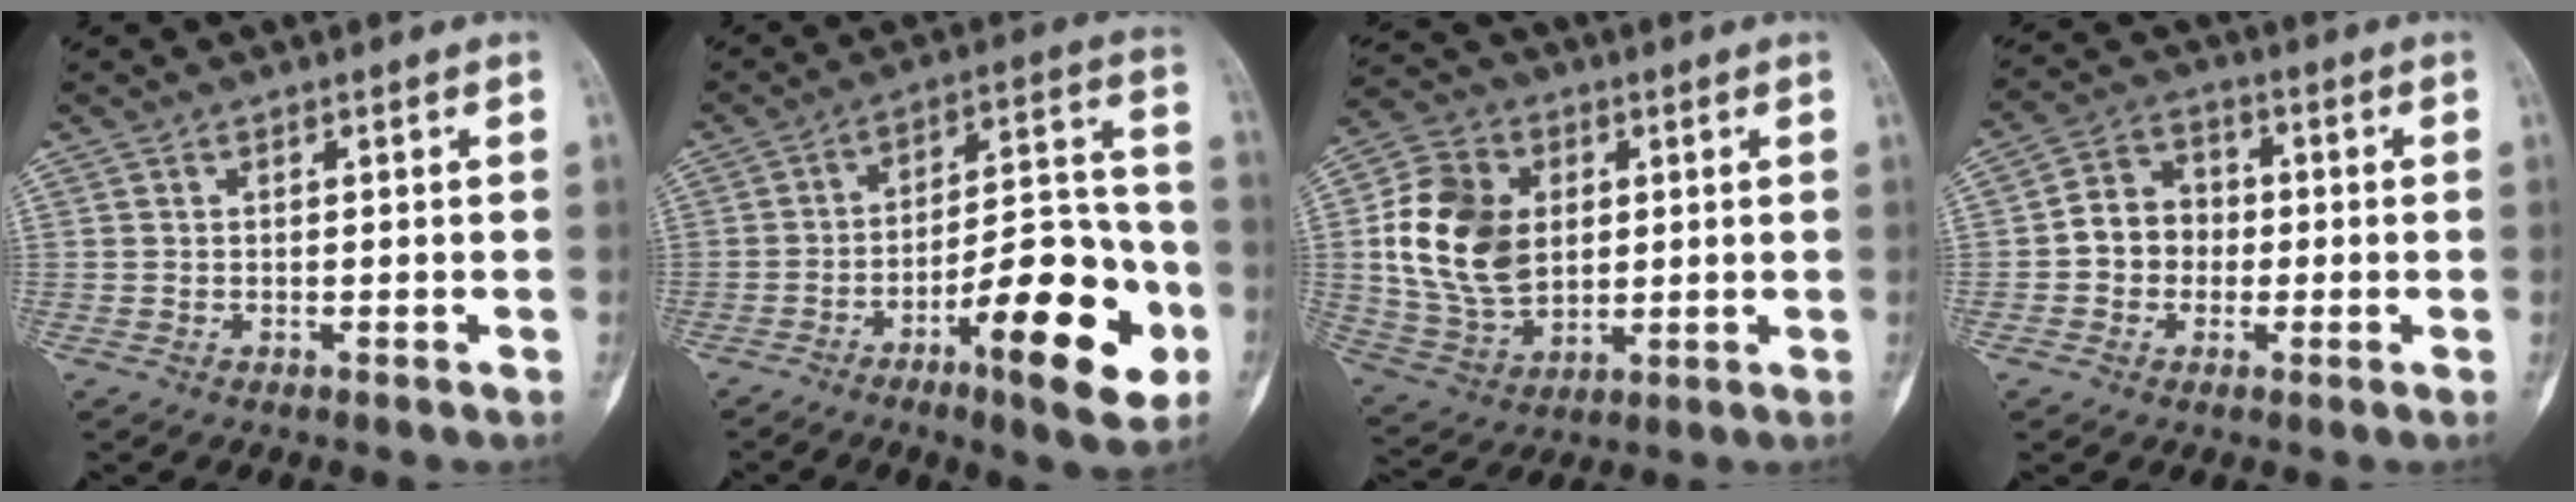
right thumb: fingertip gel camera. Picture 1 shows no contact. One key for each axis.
{"total": 20.2, "fx": -8.4, "fy": 6.3, "fz": 17.3, "tx": -0.236, "ty": 0.054, "tz": -0.123}
{"total": 16.6, "fx": 2.3, "fy": 12.1, "fz": 11.1, "tx": -0.189, "ty": -0.002, "tz": 0.049}
{"total": 7.4, "fx": -0.8, "fy": 6.5, "fz": 3.5, "tx": -0.027, "ty": 0.022, "tz": -0.028}